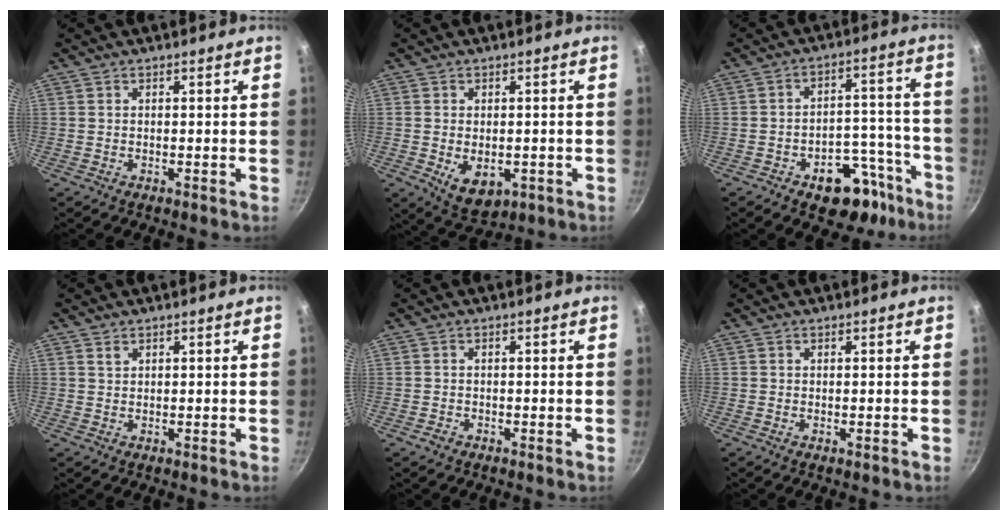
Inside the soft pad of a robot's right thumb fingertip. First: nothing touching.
{"total": 6.7, "force": [-1.8, 4.1, 5.0], "torque": [-0.065, -0.002, -0.012]}
{"total": 13.0, "force": [-7.9, 7.1, 7.6], "torque": [-0.063, 0.077, -0.106]}
{"total": 1.0, "force": [0.8, 0.6, 0.3], "torque": [0.000, -0.005, 0.015]}
{"total": 0.8, "force": [-0.5, 0.5, 0.2], "torque": [-0.003, 0.002, -0.011]}
{"total": 0.0}